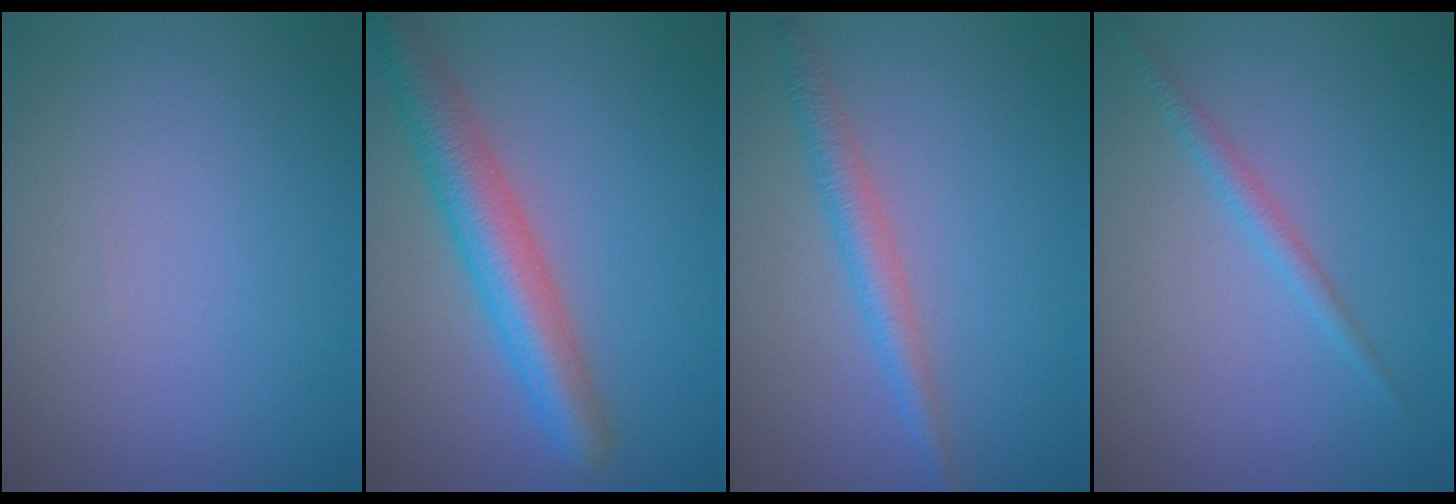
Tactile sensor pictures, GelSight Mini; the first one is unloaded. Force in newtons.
{"total": 5.8, "press": 5.8, "slide": 0.2}
{"total": 2.4, "press": 2.4, "slide": 0.0}
{"total": 1.5, "press": 1.5, "slide": 0.1}